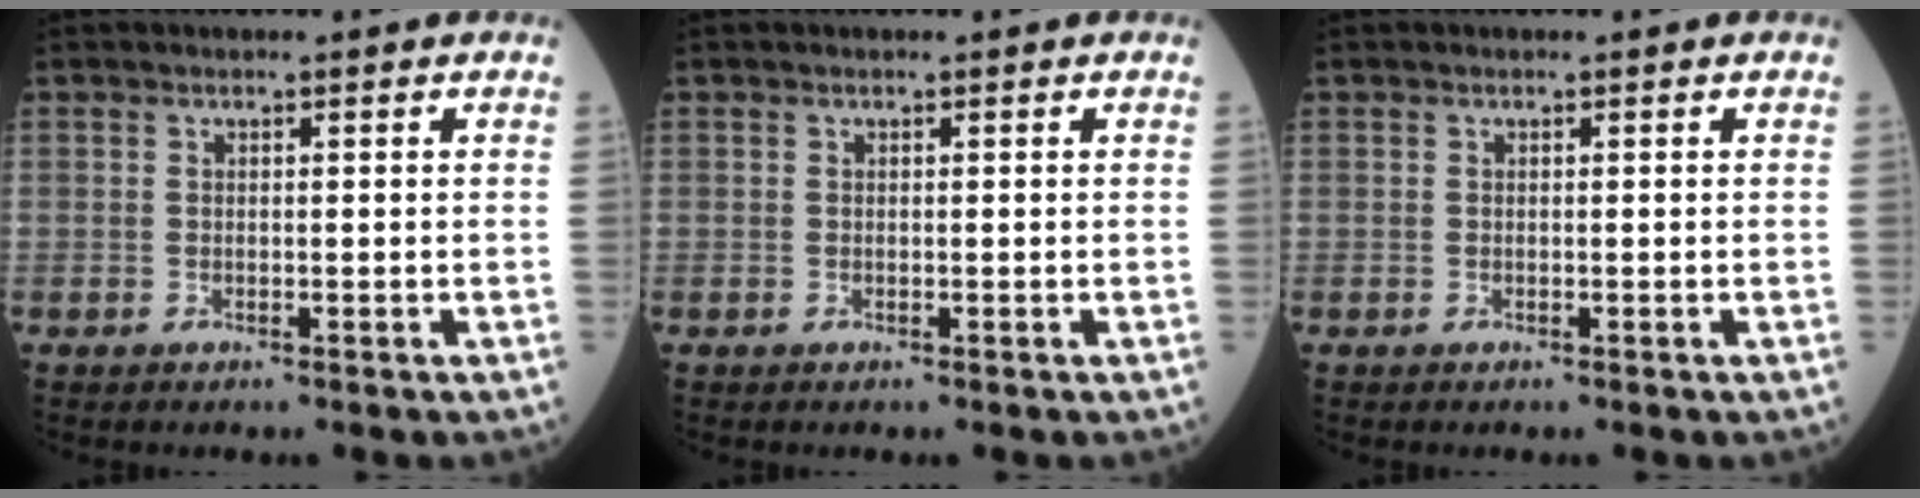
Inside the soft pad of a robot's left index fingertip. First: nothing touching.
{"total": 0.0}
{"total": 0.0}